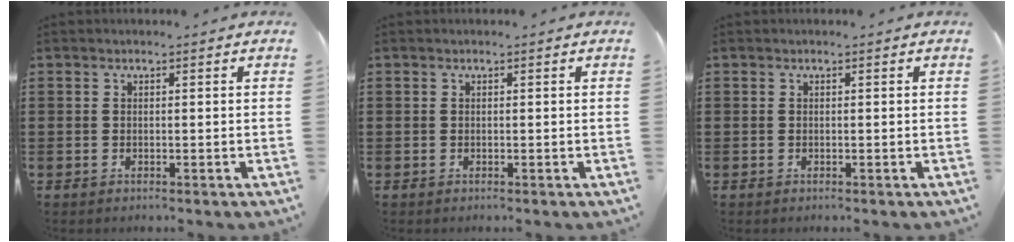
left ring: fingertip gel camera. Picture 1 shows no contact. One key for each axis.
{"total": 0.0}
{"total": 0.0}